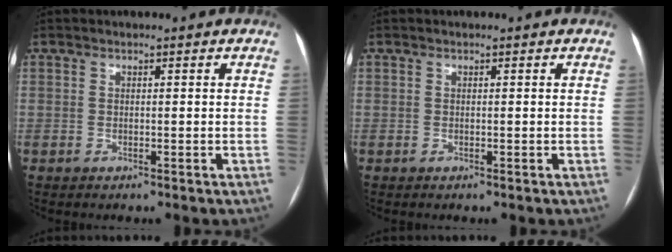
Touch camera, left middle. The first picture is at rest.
{"total": 0.0}